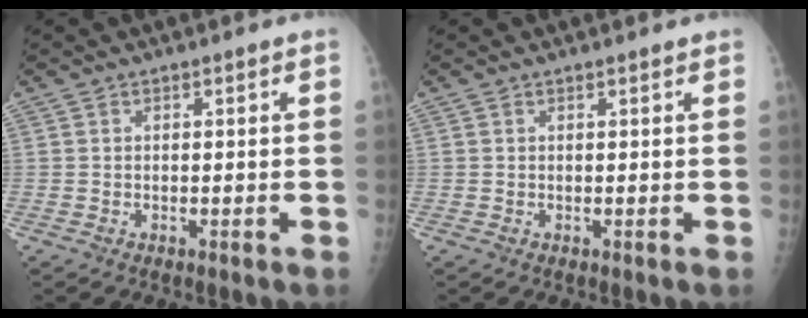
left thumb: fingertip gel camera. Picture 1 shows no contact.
{"total": 0.8, "force": [0.6, 0.3, 0.4], "torque": [-0.007, -0.001, 0.007]}